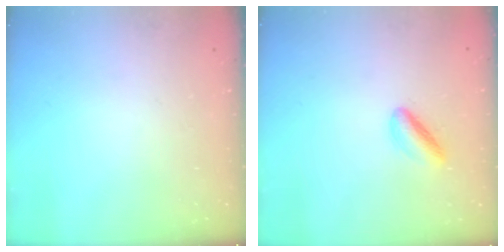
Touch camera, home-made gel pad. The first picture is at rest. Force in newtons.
{"total": 4.6, "press": 4.6, "slide": 0.5}